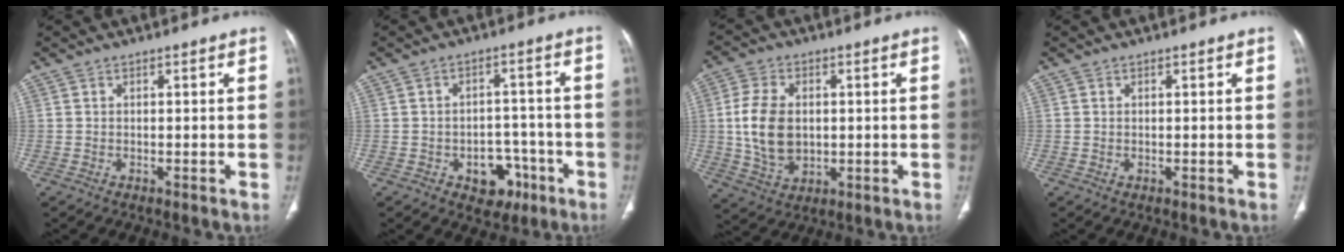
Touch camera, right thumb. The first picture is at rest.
{"total": 7.9, "force": [-3.7, 5.6, 4.1], "torque": [-0.018, 0.035, -0.045]}
{"total": 11.5, "force": [0.5, 7.8, 8.4], "torque": [-0.155, -0.004, 0.018]}
{"total": 0.0}